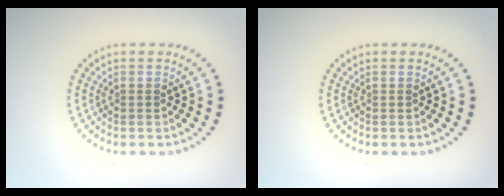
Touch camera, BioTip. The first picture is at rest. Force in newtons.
{"total": 0.0}